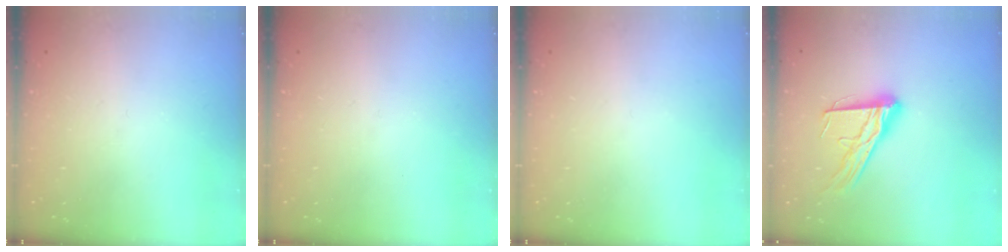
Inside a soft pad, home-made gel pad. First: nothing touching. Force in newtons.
{"total": 0.0}
{"total": 0.0}
{"total": 14.8, "press": 14.8, "slide": 1.3}